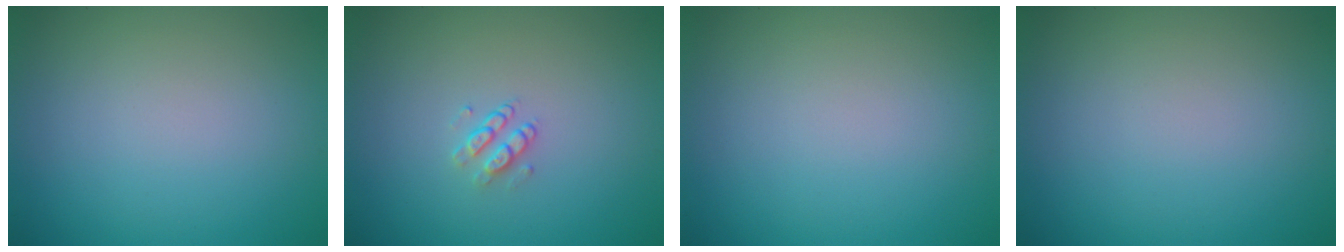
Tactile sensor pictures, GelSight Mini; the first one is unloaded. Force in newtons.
{"total": 1.4, "press": 1.0, "slide": 1.0}
{"total": 0.0}
{"total": 0.0}